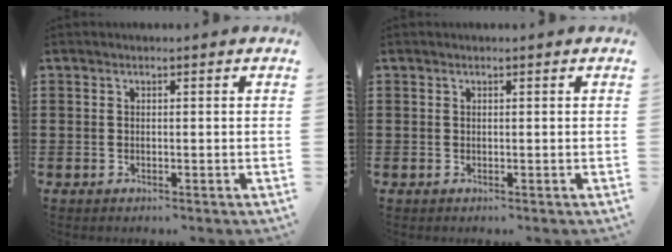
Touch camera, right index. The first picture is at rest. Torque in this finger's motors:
{"motor_torque": [-0.64, 1.50, 0.00, 0.00]}